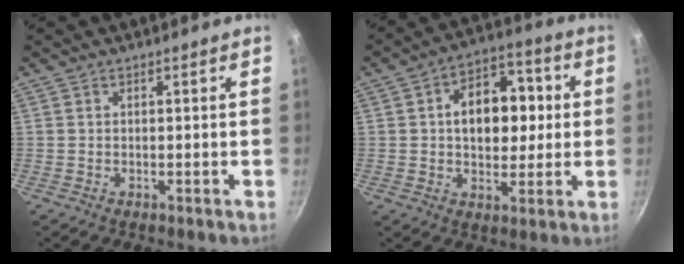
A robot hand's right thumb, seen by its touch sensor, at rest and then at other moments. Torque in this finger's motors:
{"motor_torque": [-0.23, 0.47, 0.27, 0.27, 0.06]}